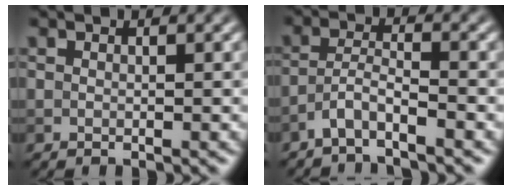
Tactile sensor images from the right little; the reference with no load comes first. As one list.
[{"total": 2.9, "force": [-2.5, 0.0, 1.5], "torque": [-0.032, 0.008, -0.055]}]